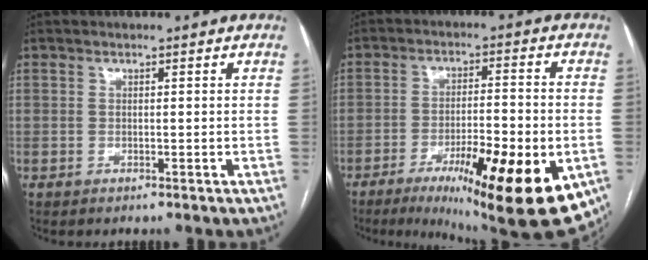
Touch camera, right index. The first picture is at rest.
{"total": 21.5, "force": [-9.5, 4.0, 18.9], "torque": [-0.205, -0.024, -0.134]}